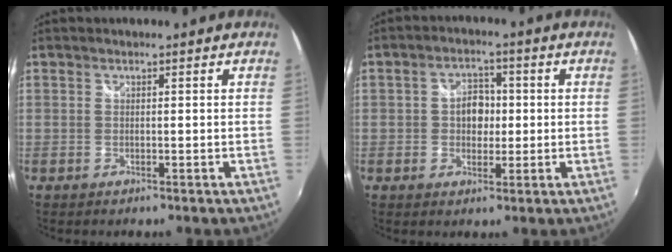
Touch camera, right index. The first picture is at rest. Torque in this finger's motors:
{"motor_torque": [0.11, -0.01, 0.13, 0.05]}